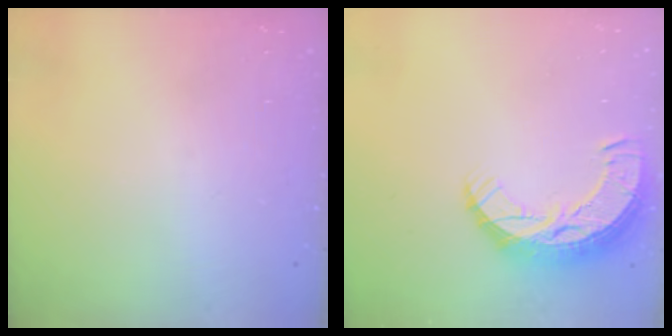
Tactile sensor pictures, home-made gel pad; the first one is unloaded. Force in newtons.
{"total": 11.1, "press": 11.0, "slide": 0.8}